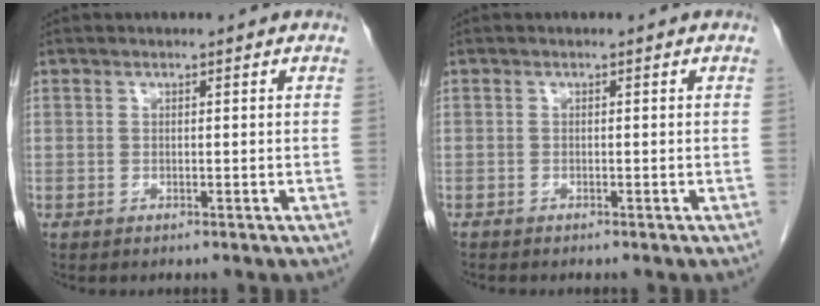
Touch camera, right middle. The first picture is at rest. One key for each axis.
{"total": 0.7, "fx": -0.7, "fy": 0.1, "fz": 0.3, "tx": -0.006, "ty": -0.001, "tz": -0.012}